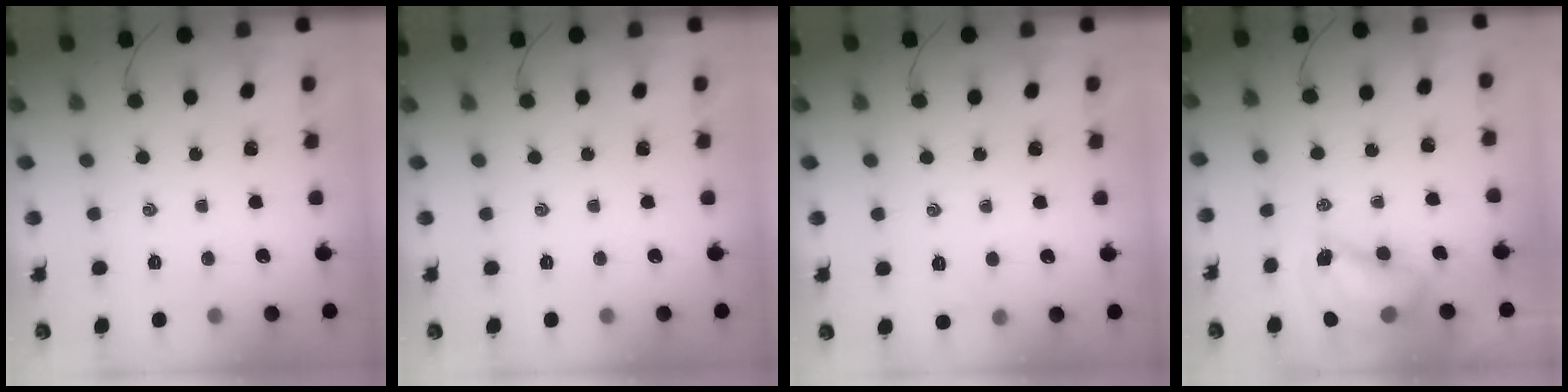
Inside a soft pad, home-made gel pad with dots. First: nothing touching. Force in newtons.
{"total": 0.0}
{"total": 3.4, "press": 3.2, "slide": 0.9}
{"total": 9.2, "press": 9.0, "slide": 2.1}